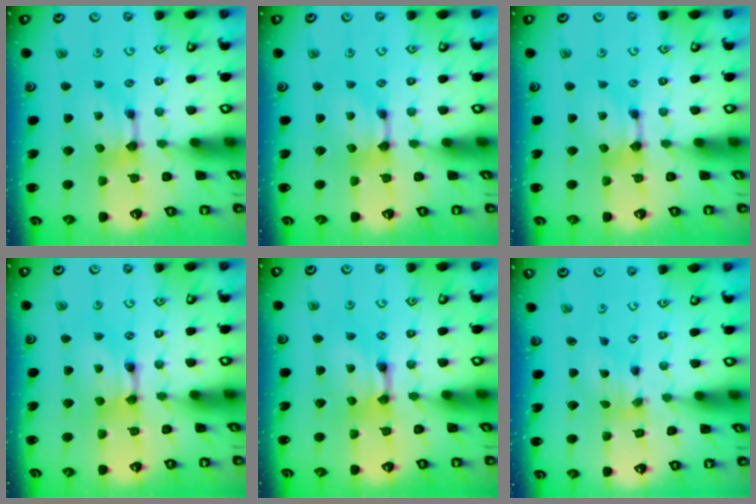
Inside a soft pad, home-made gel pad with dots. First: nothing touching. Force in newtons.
{"total": 0.0}
{"total": 0.0}
{"total": 1.9, "press": 1.9, "slide": 0.1}
{"total": 2.0, "press": 2.0, "slide": 0.1}
{"total": 1.6, "press": 0.2, "slide": 1.5}